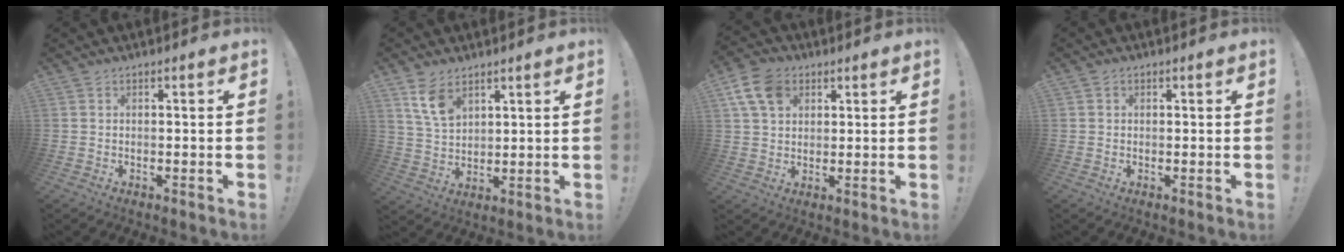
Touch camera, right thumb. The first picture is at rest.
{"total": 9.1, "force": [5.5, 5.4, 4.7], "torque": [-0.076, -0.027, 0.108]}
{"total": 10.5, "force": [4.6, 7.5, 5.8], "torque": [-0.103, -0.003, 0.090]}
{"total": 0.8, "force": [0.3, 0.8, 0.0], "torque": [0.010, 0.000, 0.003]}